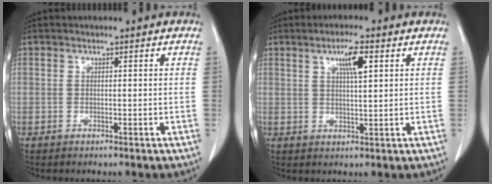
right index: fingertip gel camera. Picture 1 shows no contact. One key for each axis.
{"total": 4.7, "fx": 2.0, "fy": 0.5, "fz": 4.2, "tx": -0.073, "ty": 0.000, "tz": 0.034}